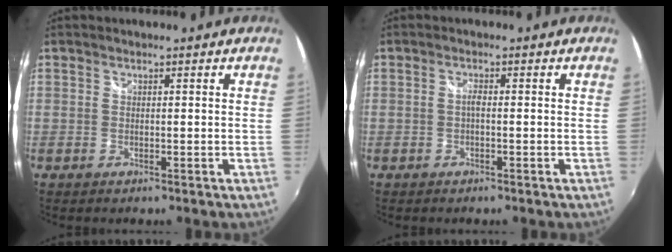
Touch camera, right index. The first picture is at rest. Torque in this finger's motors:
{"motor_torque": [0.39, 0.01, 0.18, 0.04]}